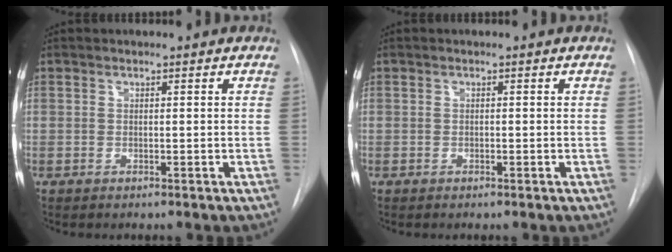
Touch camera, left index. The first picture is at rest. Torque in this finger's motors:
{"motor_torque": [-0.39, 0.24, -0.02, -0.01]}